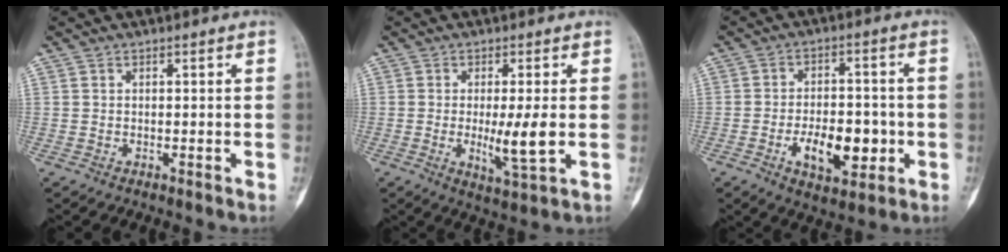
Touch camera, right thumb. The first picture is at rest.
{"total": 7.2, "force": [-0.4, 1.0, 7.1], "torque": [-0.126, -0.019, -0.007]}
{"total": 10.9, "force": [-3.0, 5.8, 8.8], "torque": [-0.118, 0.017, -0.042]}